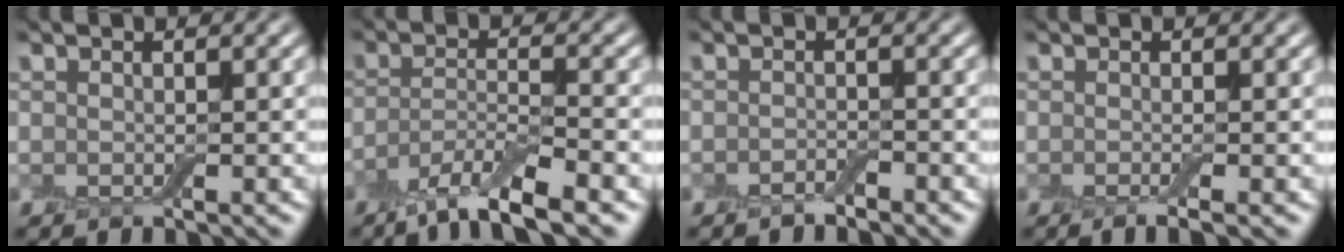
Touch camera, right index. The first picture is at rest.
{"total": 5.6, "force": [-3.9, 1.2, 3.9], "torque": [-0.067, -0.006, -0.079]}
{"total": 0.9, "force": [-0.8, 0.2, 0.3], "torque": [-0.006, 0.002, -0.015]}
{"total": 1.7, "force": [-0.7, 0.4, 1.5], "torque": [-0.020, -0.006, -0.014]}